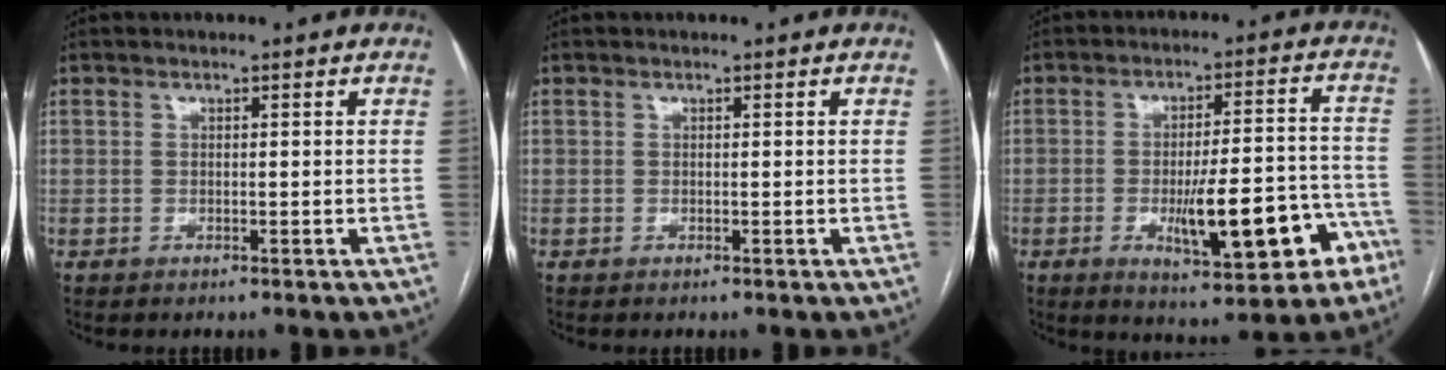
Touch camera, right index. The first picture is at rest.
{"total": 0.0}
{"total": 14.5, "force": [-5.8, 3.7, 12.8], "torque": [-0.176, 0.016, -0.070]}